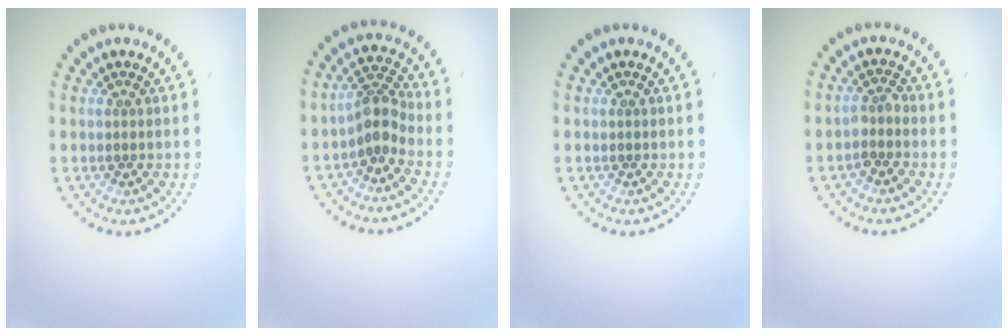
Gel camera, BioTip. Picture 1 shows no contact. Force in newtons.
{"total": 2.8, "press": 2.1, "slide": 1.8}
{"total": 0.0}
{"total": 1.6, "press": 1.3, "slide": 1.0}